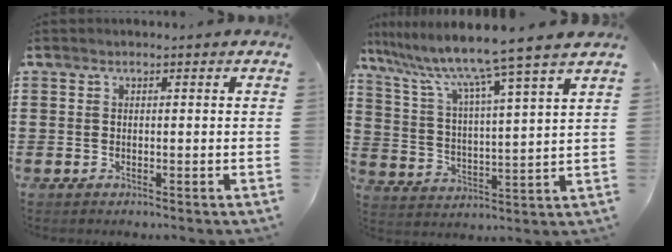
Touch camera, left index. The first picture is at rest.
{"total": 9.2, "force": [7.9, -1.6, 4.4], "torque": [-0.120, -0.059, 0.123]}